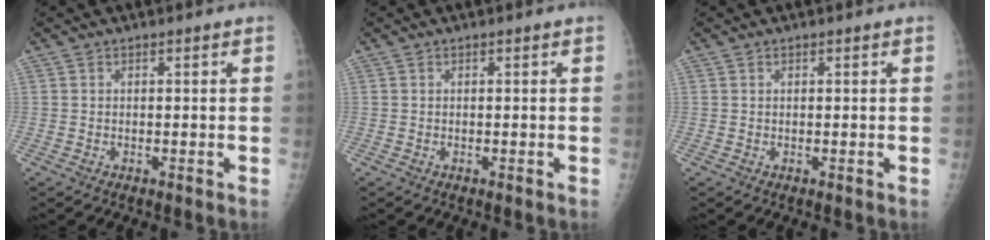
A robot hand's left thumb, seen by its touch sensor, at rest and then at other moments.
{"total": 0.0}
{"total": 0.0}